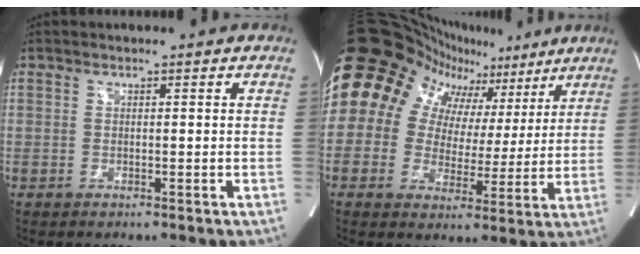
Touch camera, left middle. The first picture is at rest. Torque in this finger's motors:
{"motor_torque": [2.14, 0.00, 1.06, 0.21]}